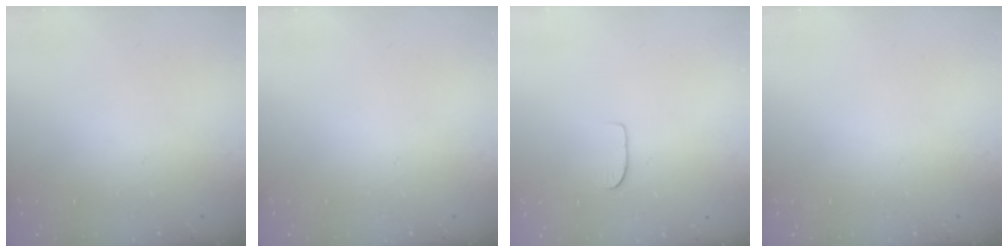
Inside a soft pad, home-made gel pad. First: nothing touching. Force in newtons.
{"total": 0.0}
{"total": 6.1, "press": 6.1, "slide": 0.5}
{"total": 0.0}